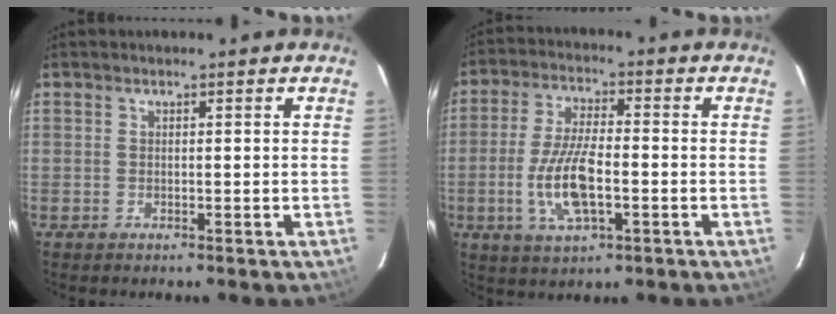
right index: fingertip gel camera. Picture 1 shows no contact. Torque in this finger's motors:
{"motor_torque": [1.75, -0.39, 0.77, 0.13]}